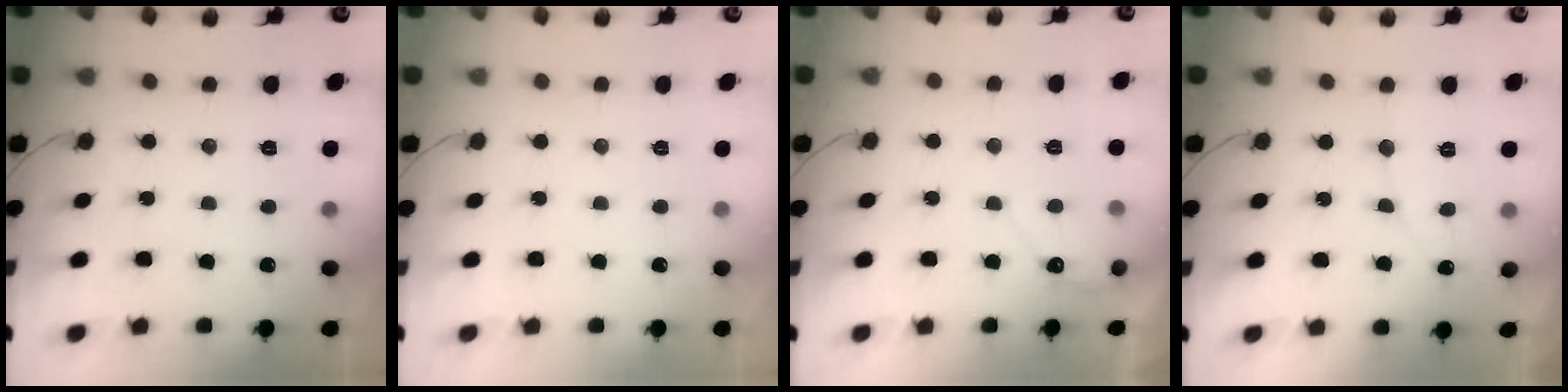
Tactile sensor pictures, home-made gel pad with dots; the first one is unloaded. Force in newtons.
{"total": 0.0}
{"total": 2.8, "press": 2.8, "slide": 0.1}
{"total": 5.4, "press": 5.3, "slide": 0.4}